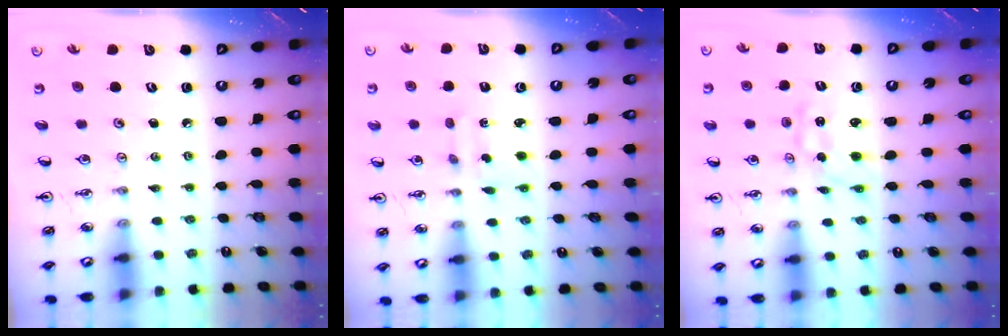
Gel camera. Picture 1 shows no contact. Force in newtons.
{"total": 2.1, "press": 2.0, "slide": 0.7}
{"total": 1.5, "press": 1.5, "slide": 0.1}